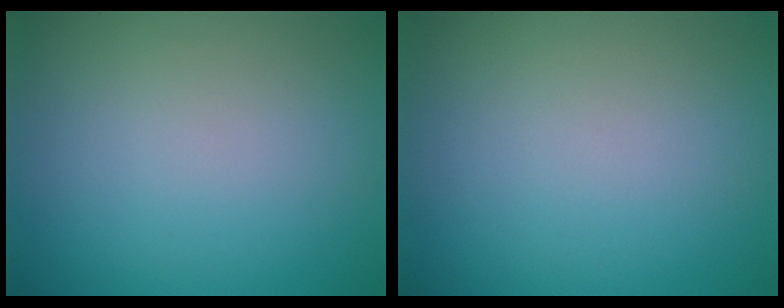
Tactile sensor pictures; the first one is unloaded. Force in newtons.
{"total": 0.0}